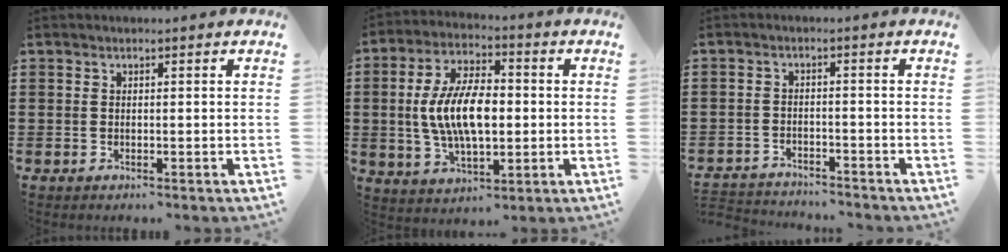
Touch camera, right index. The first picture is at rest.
{"total": 10.7, "force": [-0.3, 5.2, 9.4], "torque": [-0.204, 0.005, -0.011]}
{"total": 2.8, "force": [-2.8, 0.1, -0.2], "torque": [-0.006, -0.003, -0.061]}